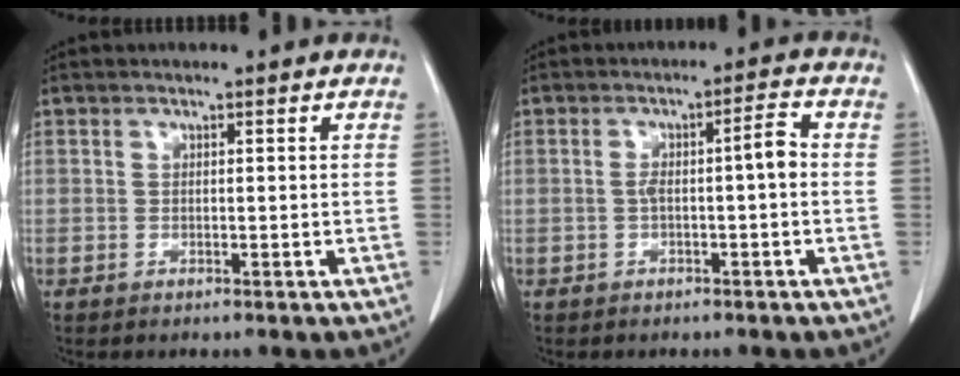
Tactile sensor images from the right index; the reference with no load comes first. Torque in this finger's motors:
{"motor_torque": [0.21, -0.07, 0.04, 0.03]}